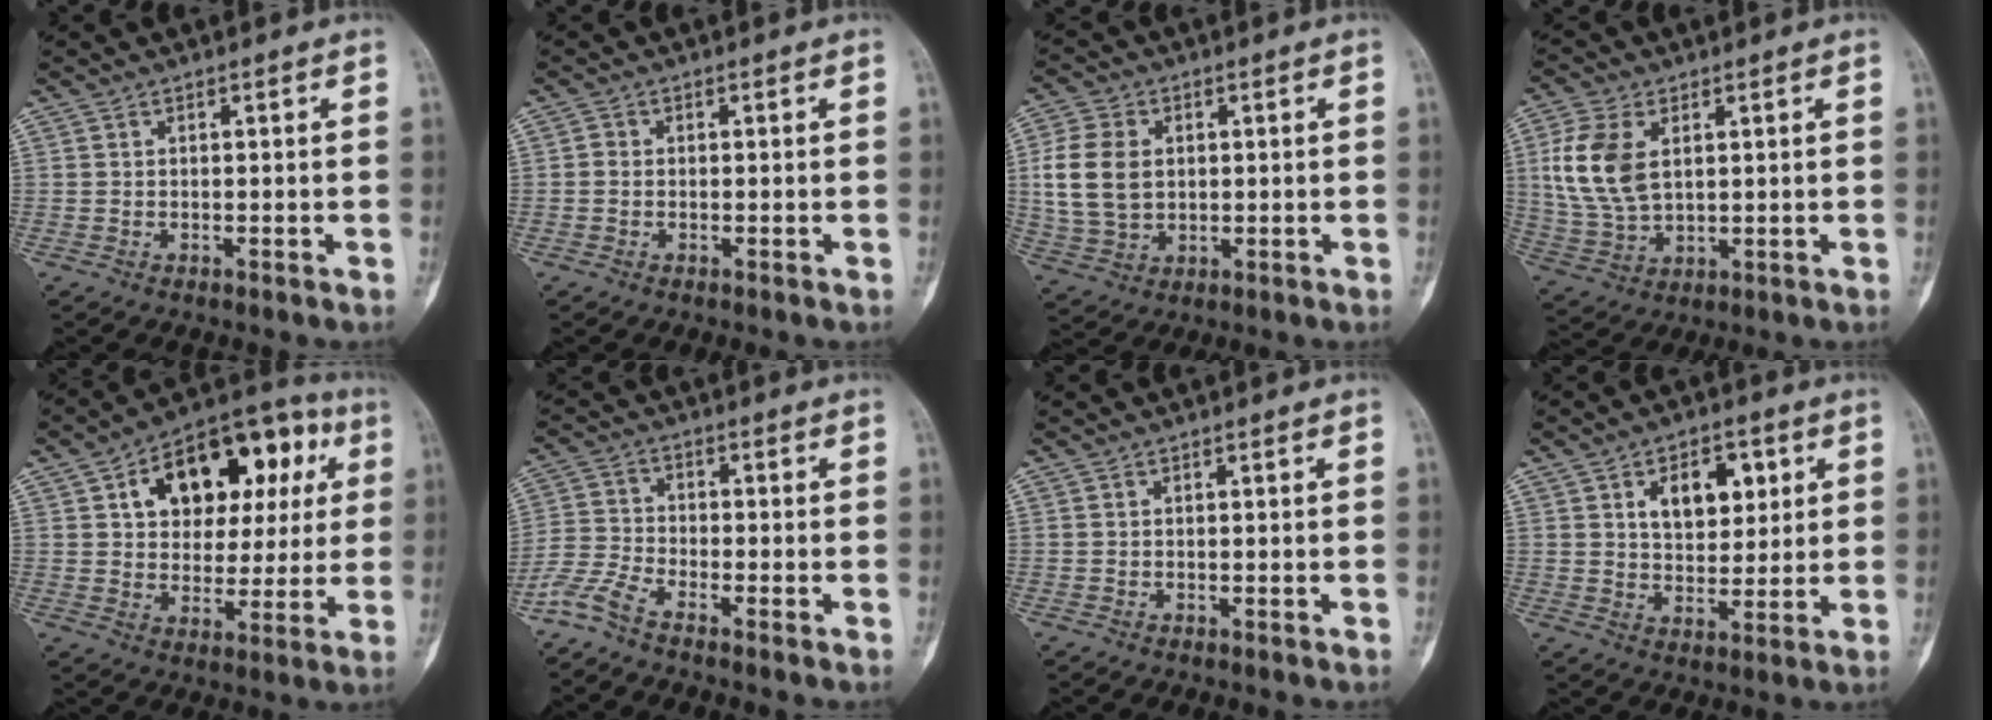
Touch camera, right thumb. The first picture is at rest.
{"total": 0.9, "force": [-0.2, 0.8, 0.4], "torque": [-0.003, 0.002, -0.006]}
{"total": 10.7, "force": [1.4, 7.8, 7.2], "torque": [-0.142, 0.000, 0.032]}
{"total": 11.4, "force": [2.8, 6.9, 8.7], "torque": [-0.181, -0.006, 0.062]}
{"total": 20.7, "force": [6.6, 13.0, 14.8], "torque": [-0.159, 0.023, 0.095]}
{"total": 4.9, "force": [-4.2, 0.8, 2.5], "torque": [-0.065, 0.008, -0.102]}
{"total": 0.0}
{"total": 10.0, "force": [3.6, 6.2, 7.0], "torque": [-0.070, -0.013, 0.058]}